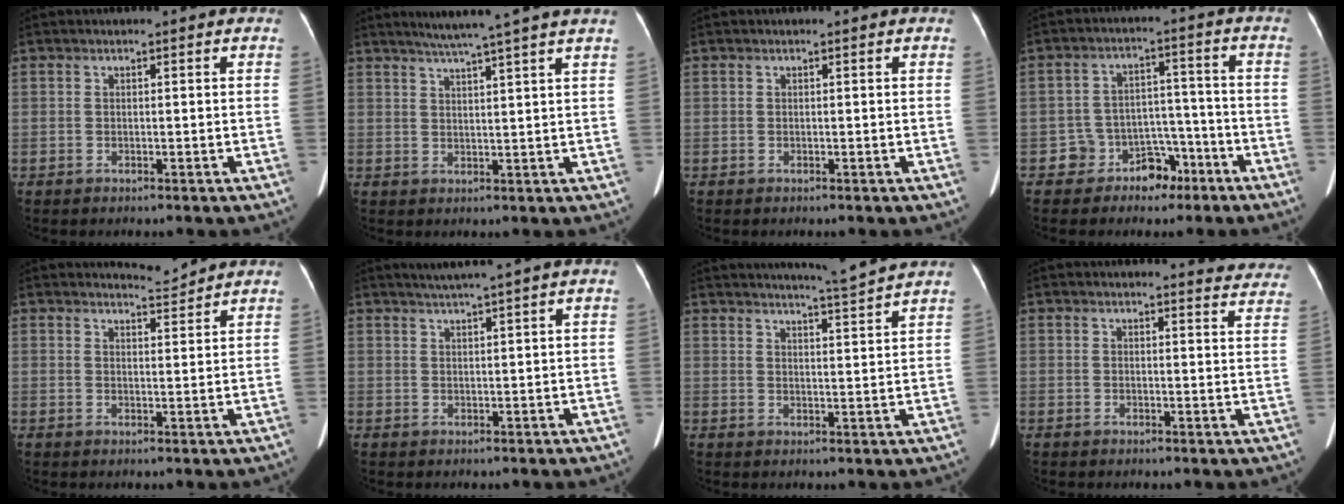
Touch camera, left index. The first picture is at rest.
{"total": 9.3, "force": [7.5, -1.7, 5.2], "torque": [-0.076, 0.014, 0.094]}
{"total": 0.0}
{"total": 6.3, "force": [-4.3, 4.4, 1.4], "torque": [-0.012, 0.021, -0.061]}
{"total": 2.5, "force": [2.4, -0.7, -0.5], "torque": [0.000, -0.013, 0.044]}
{"total": 2.6, "force": [1.9, -0.7, 1.6], "torque": [-0.030, 0.005, 0.039]}
{"total": 5.6, "force": [5.1, -2.0, 1.0], "torque": [-0.023, -0.017, 0.076]}
{"total": 7.5, "force": [7.3, 1.3, 0.9], "torque": [0.017, -0.026, 0.049]}